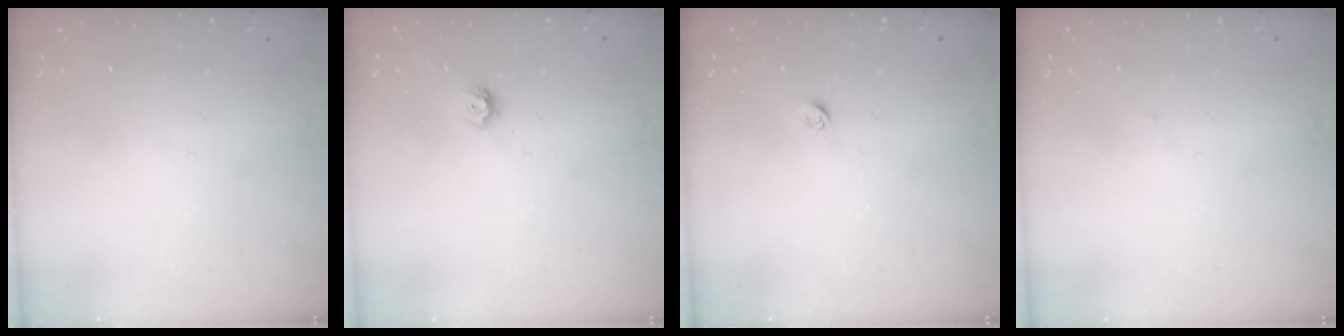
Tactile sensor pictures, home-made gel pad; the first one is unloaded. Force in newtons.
{"total": 5.9, "press": 5.9, "slide": 0.6}
{"total": 3.7, "press": 3.7, "slide": 0.4}
{"total": 1.4, "press": 1.4, "slide": 0.0}